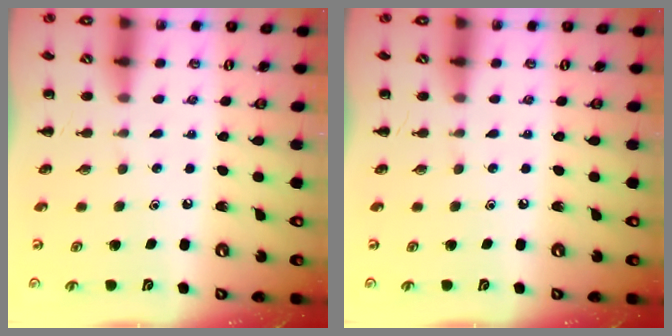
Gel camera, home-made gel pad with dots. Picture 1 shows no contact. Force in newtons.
{"total": 0.0}